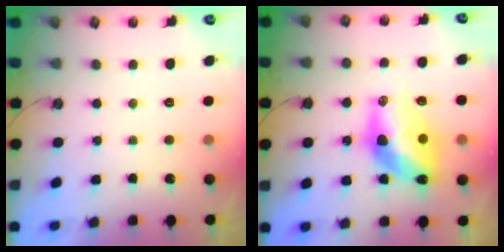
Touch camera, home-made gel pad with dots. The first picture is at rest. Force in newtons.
{"total": 13.7, "press": 13.6, "slide": 1.0}